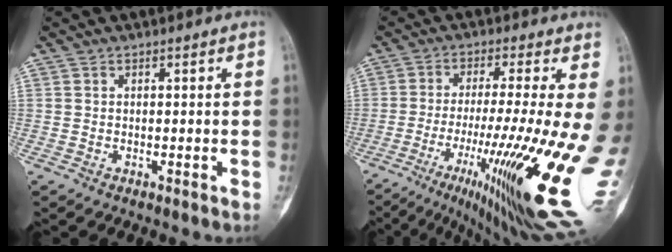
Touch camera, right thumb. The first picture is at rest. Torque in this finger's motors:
{"motor_torque": [0.80, 0.79, 0.83, -0.11, 0.33]}